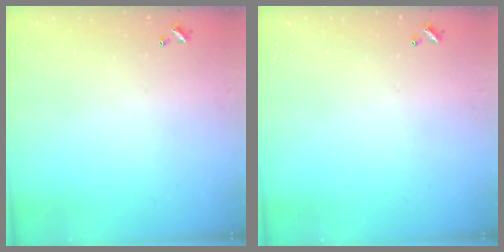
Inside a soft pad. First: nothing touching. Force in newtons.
{"total": 0.0}